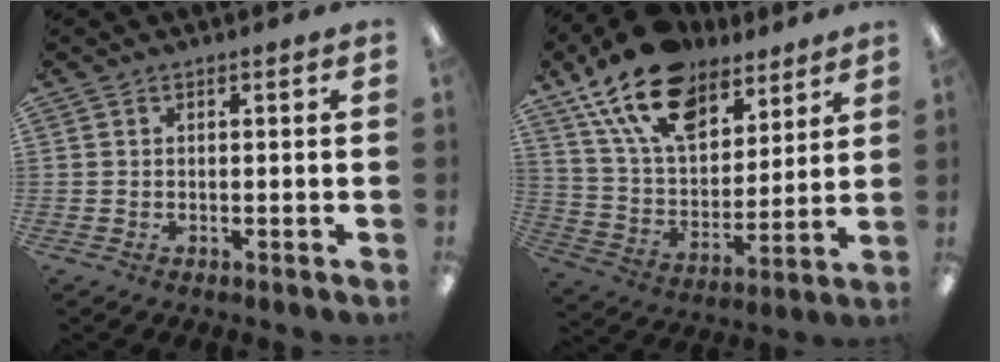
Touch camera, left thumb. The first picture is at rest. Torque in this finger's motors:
{"motor_torque": [0.54, 0.55, 1.58, -1.19, 0.30]}